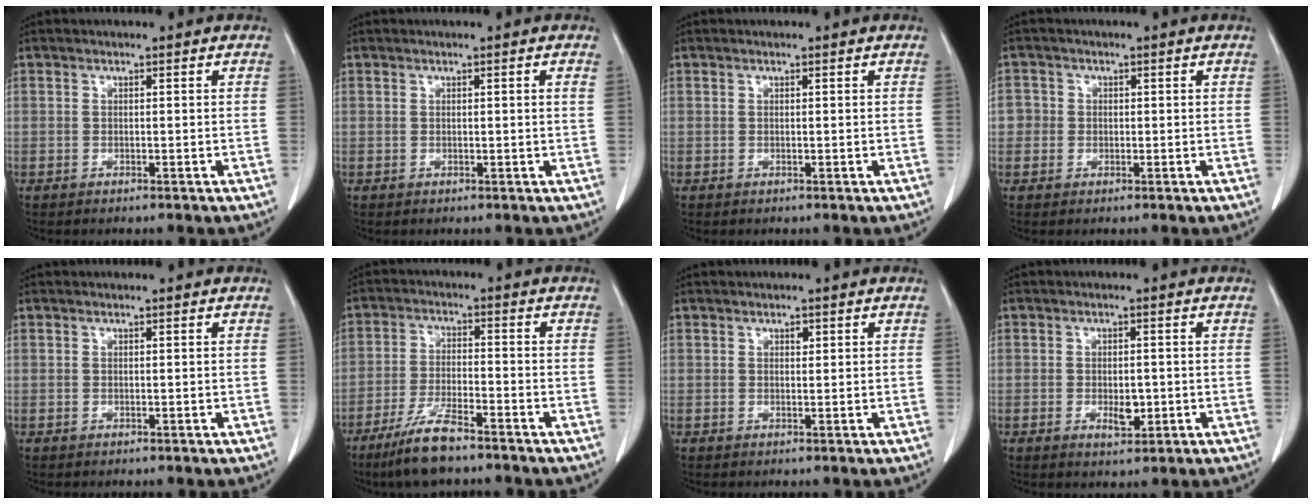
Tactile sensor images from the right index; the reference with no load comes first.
{"total": 0.8, "force": [0.3, -0.2, 0.8], "torque": [-0.012, 0.001, 0.003]}
{"total": 0.0}
{"total": 2.5, "force": [-0.1, 2.4, 0.1], "torque": [0.014, 0.008, -0.005]}
{"total": 0.0}
{"total": 8.0, "force": [-6.0, 0.9, 5.2], "torque": [-0.109, -0.017, -0.113]}
{"total": 0.9, "force": [0.4, 0.5, 0.5], "torque": [-0.007, -0.001, 0.005]}
{"total": 3.1, "force": [-0.7, 1.5, 2.7], "torque": [-0.042, -0.001, -0.006]}